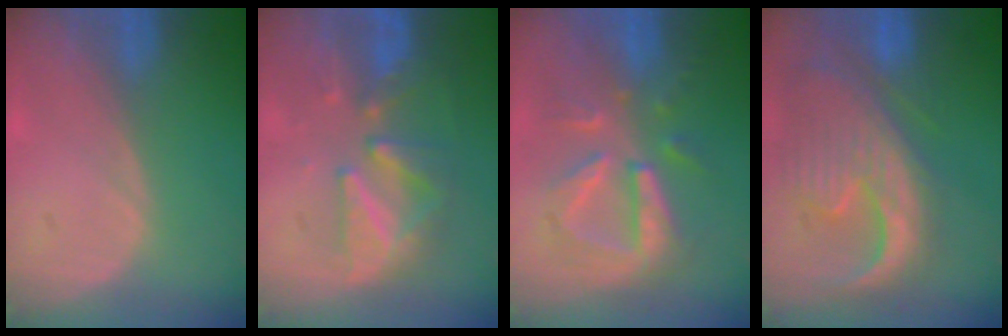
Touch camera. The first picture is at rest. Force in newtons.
{"total": 8.5, "press": 8.0, "slide": 2.6}
{"total": 9.0, "press": 8.6, "slide": 2.4}
{"total": 13.4, "press": 11.5, "slide": 6.8}